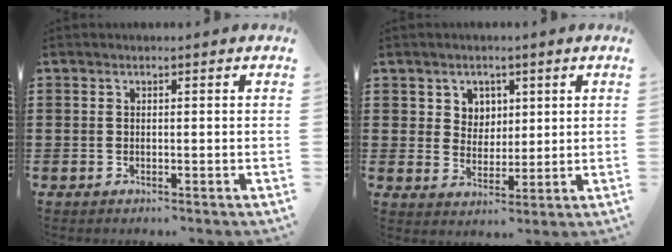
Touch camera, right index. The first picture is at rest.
{"total": 4.0, "force": [1.9, 3.4, 0.4], "torque": [-0.018, 0.009, 0.033]}